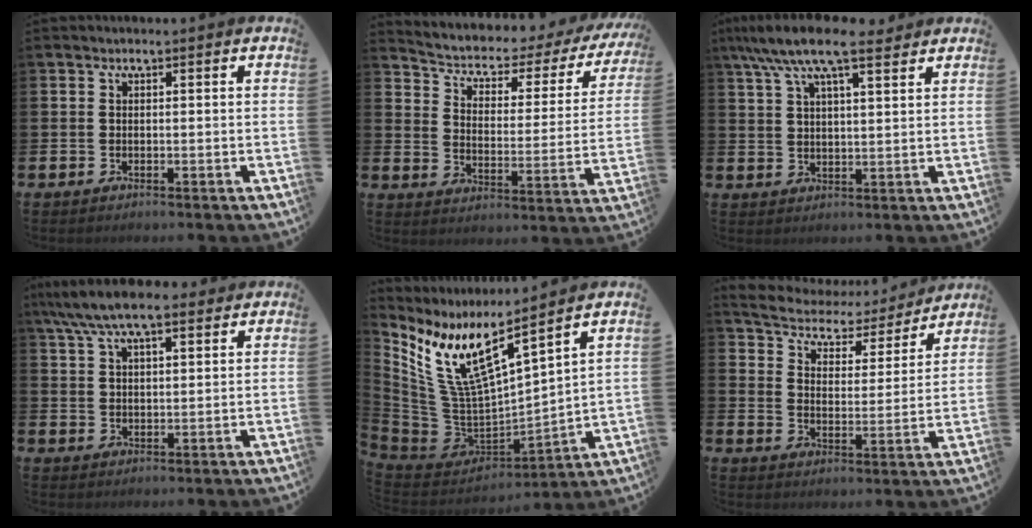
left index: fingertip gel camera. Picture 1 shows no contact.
{"total": 3.9, "force": [3.1, 1.8, 1.5], "torque": [-0.056, -0.031, 0.042]}
{"total": 9.2, "force": [7.5, 2.2, 4.8], "torque": [-0.104, -0.020, 0.136]}
{"total": 7.6, "force": [6.5, 2.0, 3.4], "torque": [-0.083, -0.014, 0.120]}
{"total": 9.5, "force": [6.9, 2.5, 6.0], "torque": [-0.156, -0.064, 0.121]}
{"total": 4.6, "force": [4.1, 1.9, 0.7], "torque": [-0.046, -0.034, 0.065]}